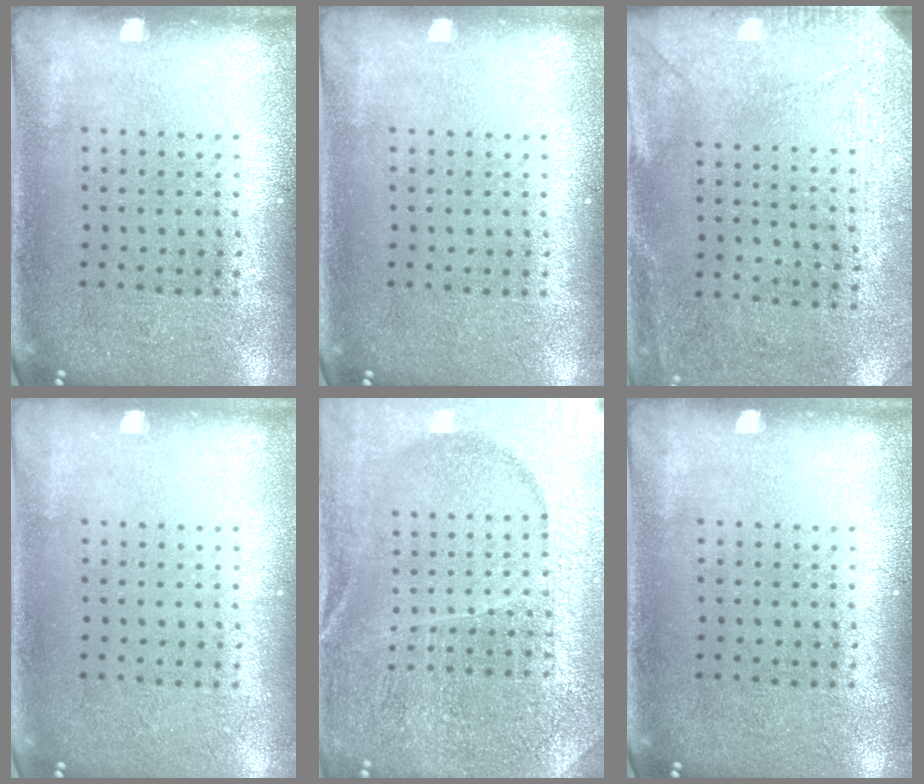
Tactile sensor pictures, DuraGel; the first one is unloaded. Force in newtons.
{"total": 0.0}
{"total": 3.0, "press": 2.3, "slide": 1.9}
{"total": 0.0}
{"total": 4.9, "press": 4.5, "slide": 1.8}
{"total": 0.0}